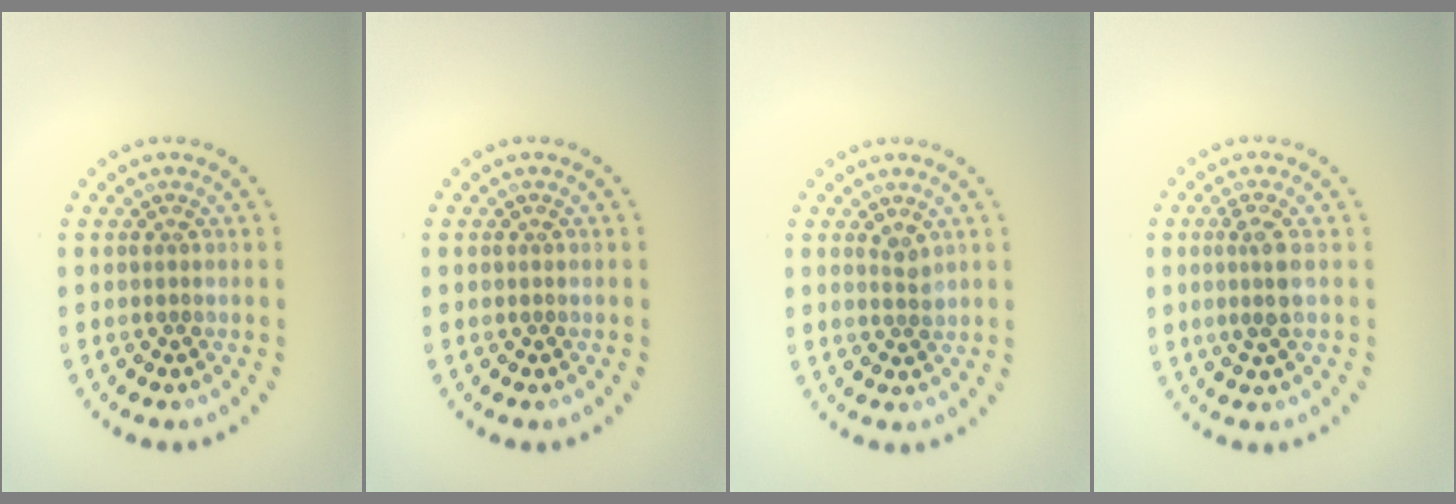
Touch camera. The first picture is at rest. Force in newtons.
{"total": 0.0}
{"total": 1.2, "press": 1.0, "slide": 0.6}
{"total": 2.1, "press": 1.8, "slide": 1.1}